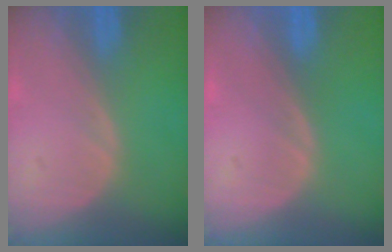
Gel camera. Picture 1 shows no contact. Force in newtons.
{"total": 0.0}